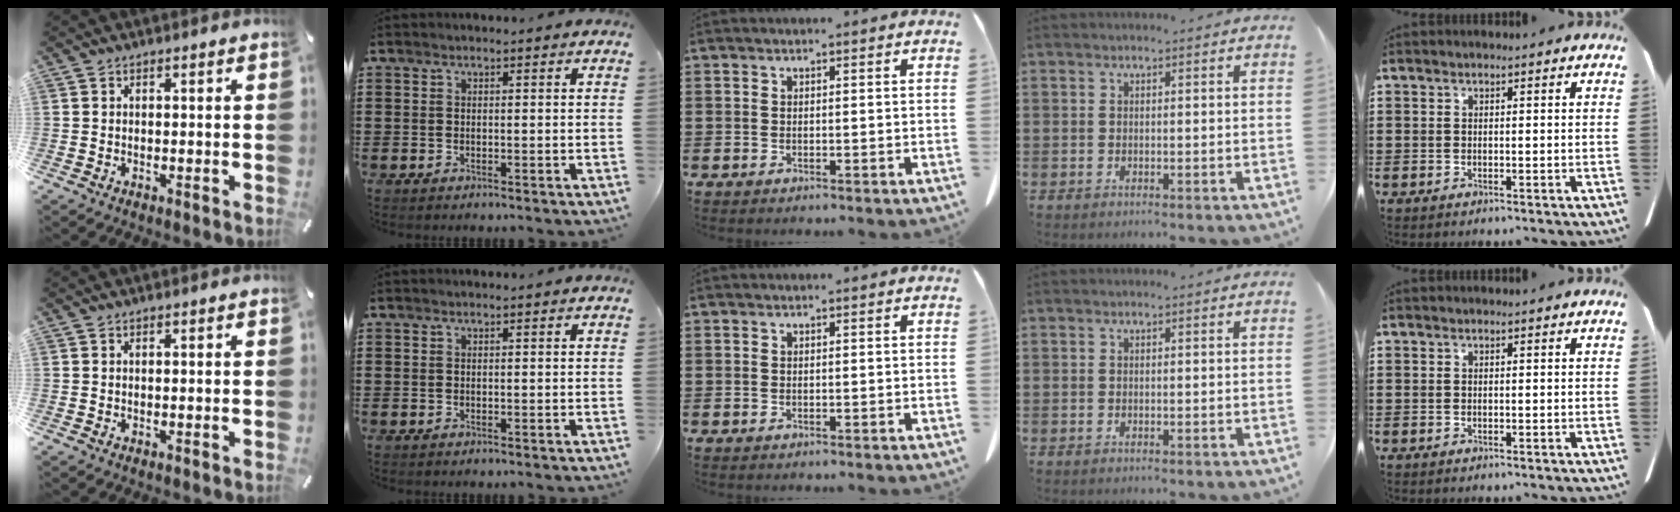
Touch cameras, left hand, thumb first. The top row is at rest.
{}